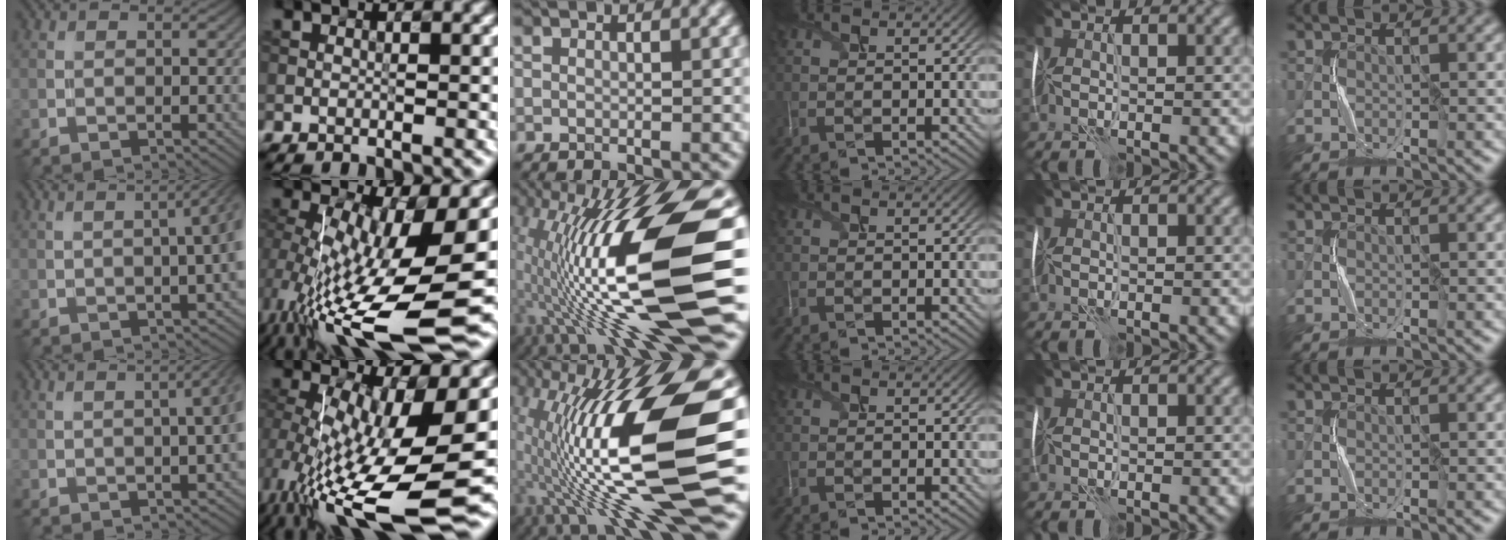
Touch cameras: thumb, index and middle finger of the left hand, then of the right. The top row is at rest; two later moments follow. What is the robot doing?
{"motion": "shake", "object": "plastic piggy bank"}